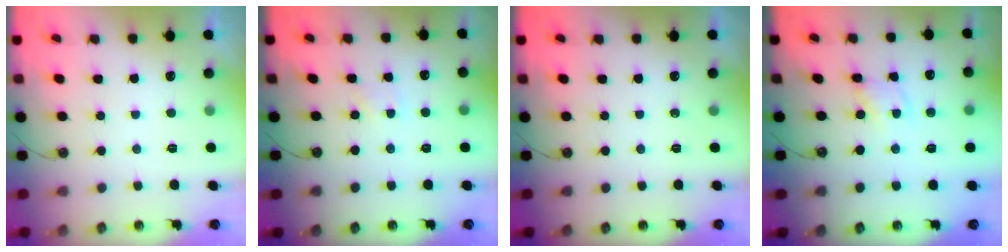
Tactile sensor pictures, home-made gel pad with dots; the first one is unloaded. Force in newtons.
{"total": 3.2, "press": 3.2, "slide": 0.4}
{"total": 0.0}
{"total": 1.8, "press": 1.8, "slide": 0.2}